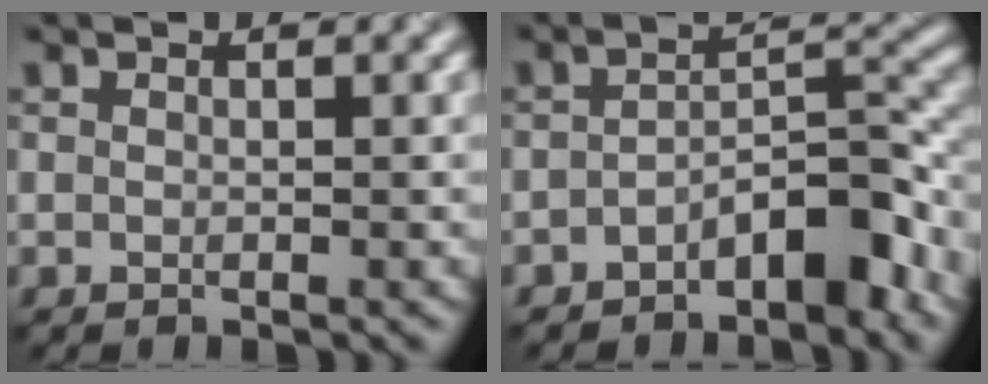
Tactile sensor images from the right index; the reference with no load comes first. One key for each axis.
{"total": 5.0, "fx": -3.2, "fy": 1.9, "fz": 3.3, "tx": -0.043, "ty": 0.016, "tz": -0.056}